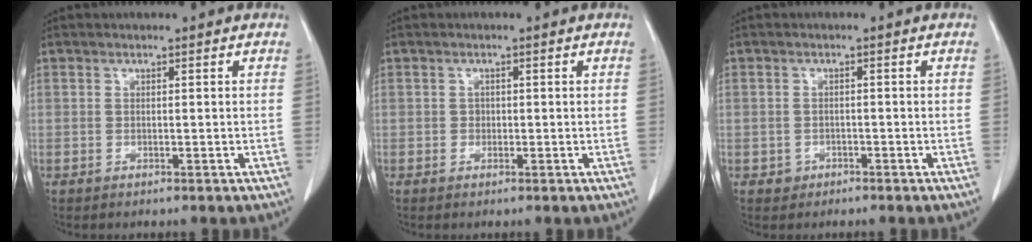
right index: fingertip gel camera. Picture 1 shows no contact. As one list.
[{"total": 0.8, "force": [-0.1, 0.8, 0.2], "torque": [0.002, 0.003, -0.001]}, {"total": 1.7, "force": [-0.9, 1.4, -0.1], "torque": [0.004, 0.008, -0.014]}]